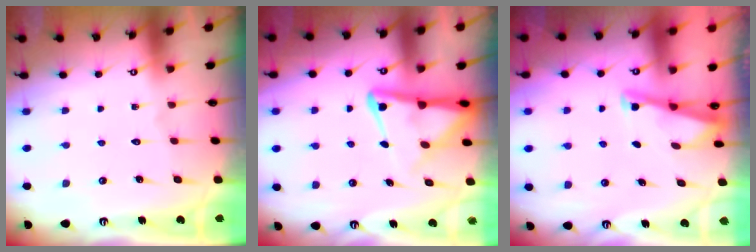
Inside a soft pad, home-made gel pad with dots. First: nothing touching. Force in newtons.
{"total": 8.1, "press": 8.0, "slide": 0.9}
{"total": 2.5, "press": 2.5, "slide": 0.2}